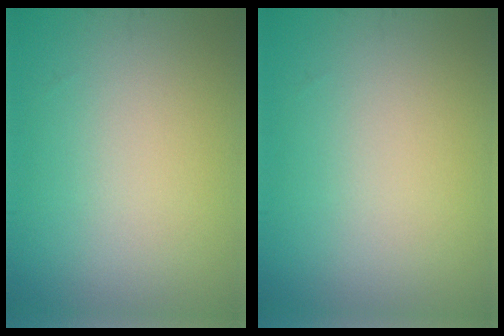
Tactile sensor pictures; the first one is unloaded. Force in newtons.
{"total": 0.0}